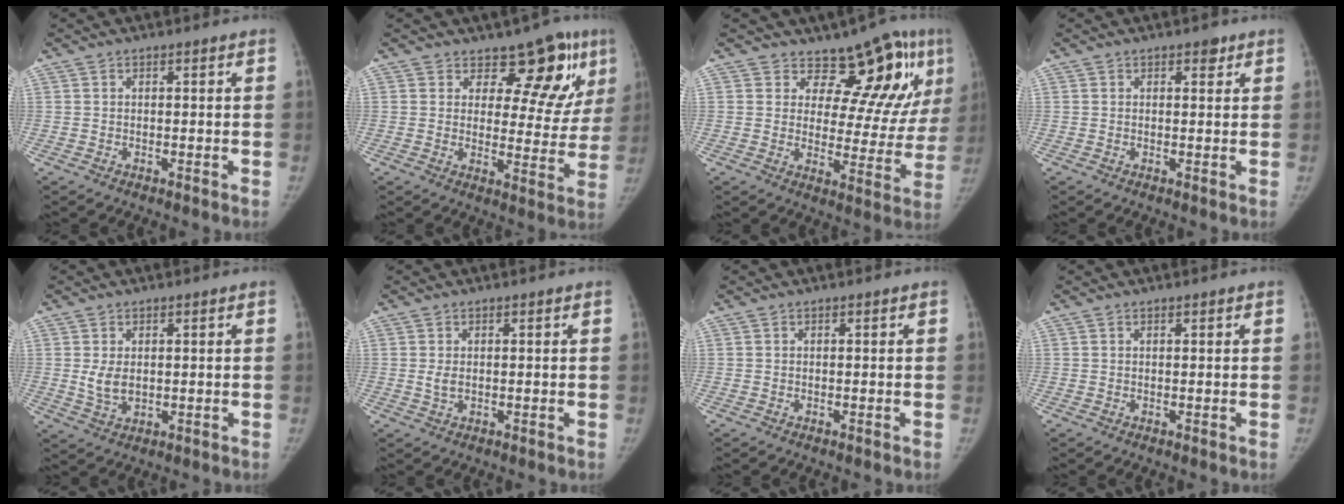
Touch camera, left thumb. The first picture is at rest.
{"total": 12.6, "force": [7.8, 6.9, 7.1], "torque": [-0.029, -0.044, 0.097]}
{"total": 15.3, "force": [9.3, 7.4, 9.6], "torque": [-0.064, -0.062, 0.119]}
{"total": 1.7, "force": [1.1, 0.9, 0.9], "torque": [-0.001, -0.004, 0.012]}
{"total": 4.4, "force": [0.6, 2.7, 3.3], "torque": [-0.058, -0.010, 0.019]}
{"total": 1.9, "force": [0.3, 1.1, 1.6], "torque": [-0.032, -0.002, 0.008]}
{"total": 0.0}
{"total": 0.6, "force": [0.4, 0.1, 0.4], "torque": [-0.007, -0.001, 0.007]}